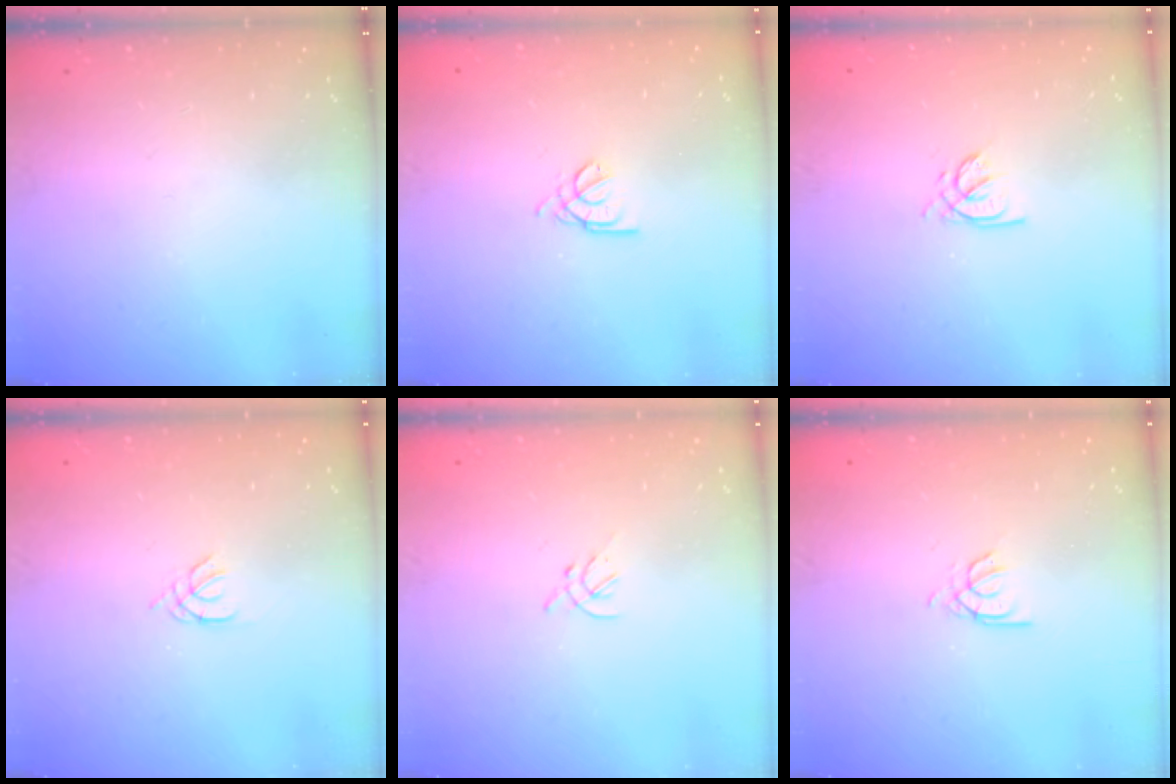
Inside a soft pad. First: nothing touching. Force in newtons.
{"total": 2.5, "press": 2.5, "slide": 0.5}
{"total": 2.6, "press": 2.6, "slide": 0.2}
{"total": 1.2, "press": 1.2, "slide": 0.3}
{"total": 1.2, "press": 1.1, "slide": 0.5}
{"total": 2.6, "press": 2.6, "slide": 0.2}